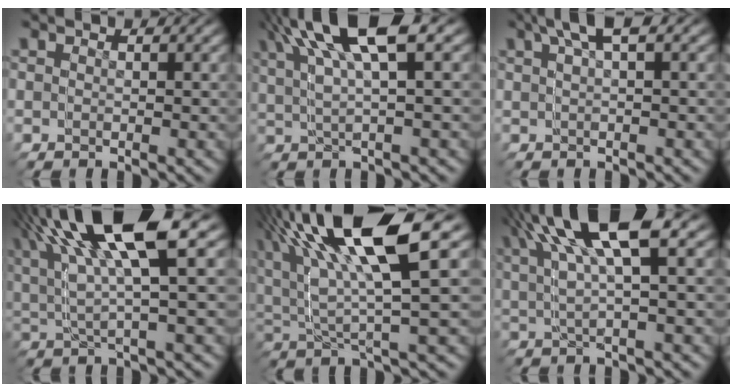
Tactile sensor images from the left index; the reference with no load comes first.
{"total": 3.9, "force": [3.5, -0.9, 1.5], "torque": [-0.040, 0.033, 0.047]}
{"total": 1.6, "force": [0.7, -1.3, 0.6], "torque": [-0.020, 0.020, 0.007]}
{"total": 5.7, "force": [4.3, 0.9, 3.8], "torque": [-0.092, 0.028, 0.065]}
{"total": 8.4, "force": [4.9, 2.6, 6.3], "torque": [-0.138, 0.038, 0.072]}
{"total": 4.7, "force": [4.2, -0.4, 2.1], "torque": [-0.054, 0.036, 0.058]}